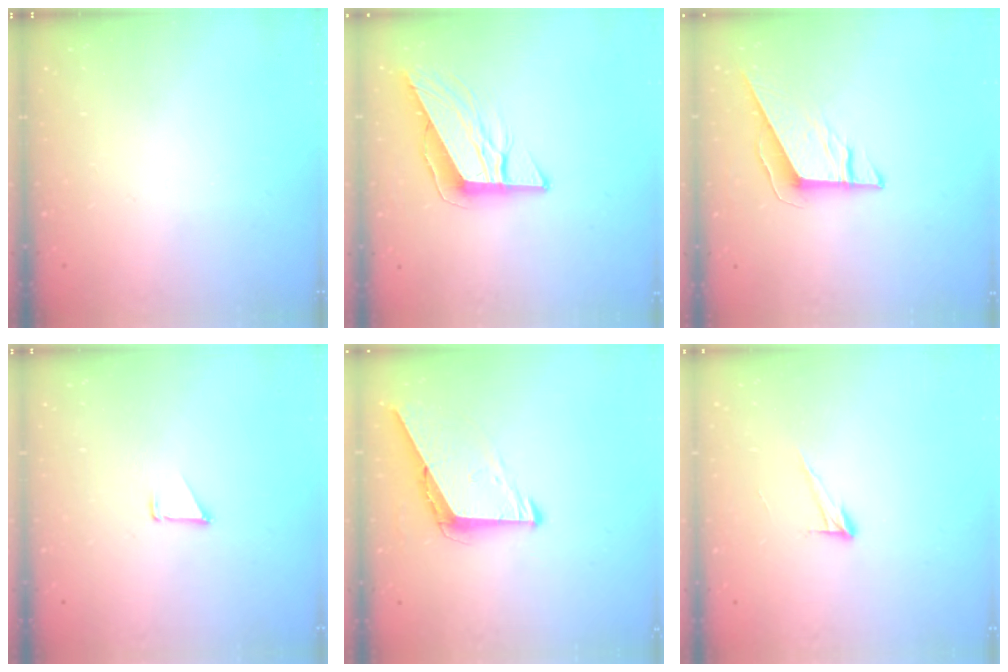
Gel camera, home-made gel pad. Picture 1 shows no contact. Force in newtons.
{"total": 9.9, "press": 9.9, "slide": 0.4}
{"total": 9.2, "press": 9.2, "slide": 0.4}
{"total": 0.7, "press": 0.7, "slide": 0.1}
{"total": 7.1, "press": 7.1, "slide": 0.5}
{"total": 7.1, "press": 7.0, "slide": 0.4}